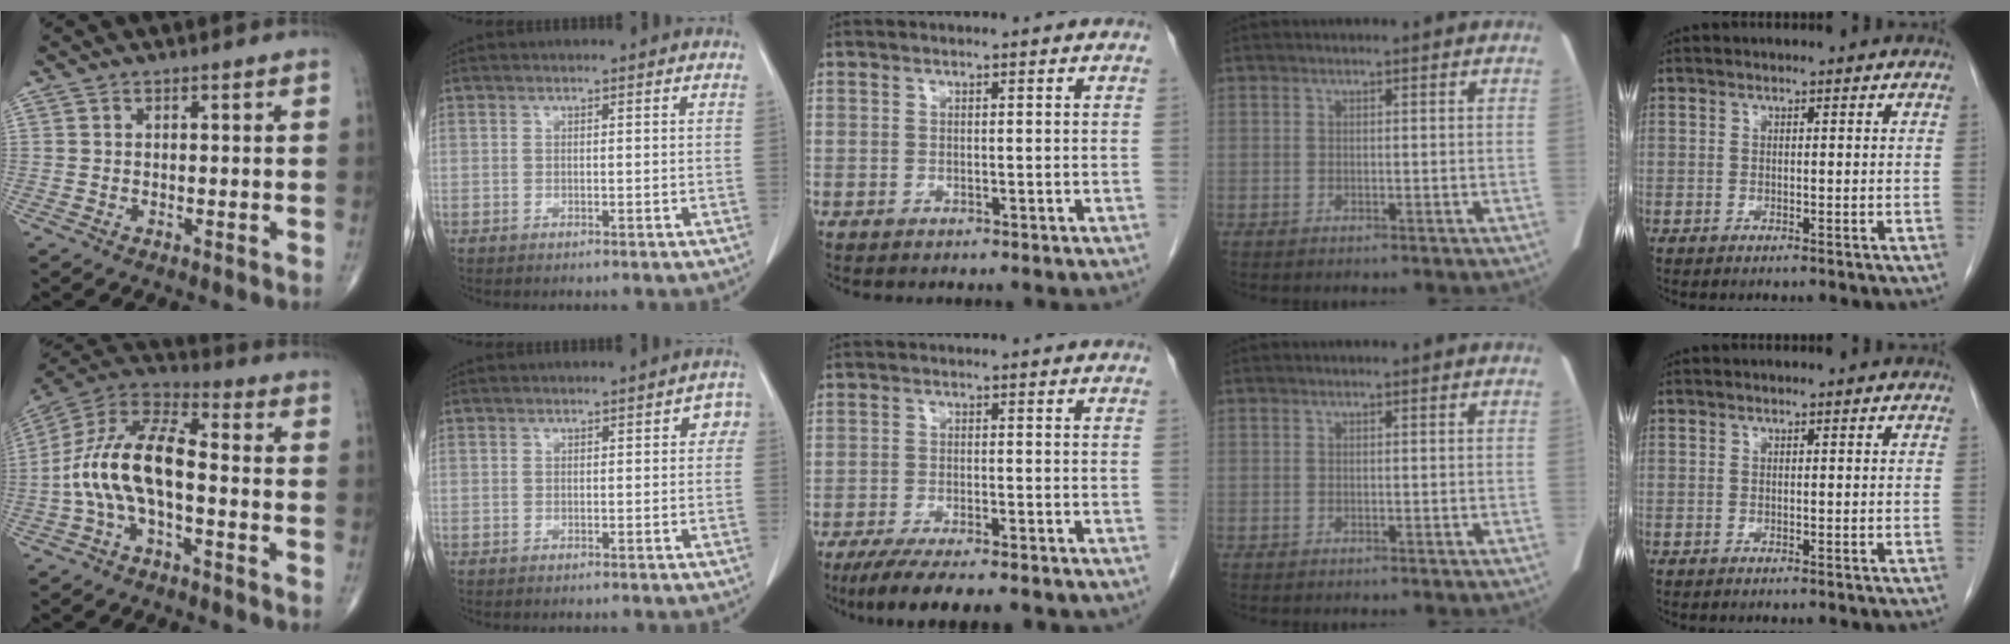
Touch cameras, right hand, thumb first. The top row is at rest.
{"thumb": {"total": 14.4, "force": [-2.7, 6.4, 12.6], "torque": [-0.250, 0.050, -0.059]}, "index": {"total": 2.5, "force": [0.3, 1.5, 2.0], "torque": [-0.013, 0.016, -0.002]}, "middle": {"total": 10.0, "force": [-7.8, 1.7, 6.0], "torque": [-0.083, -0.017, -0.111]}}